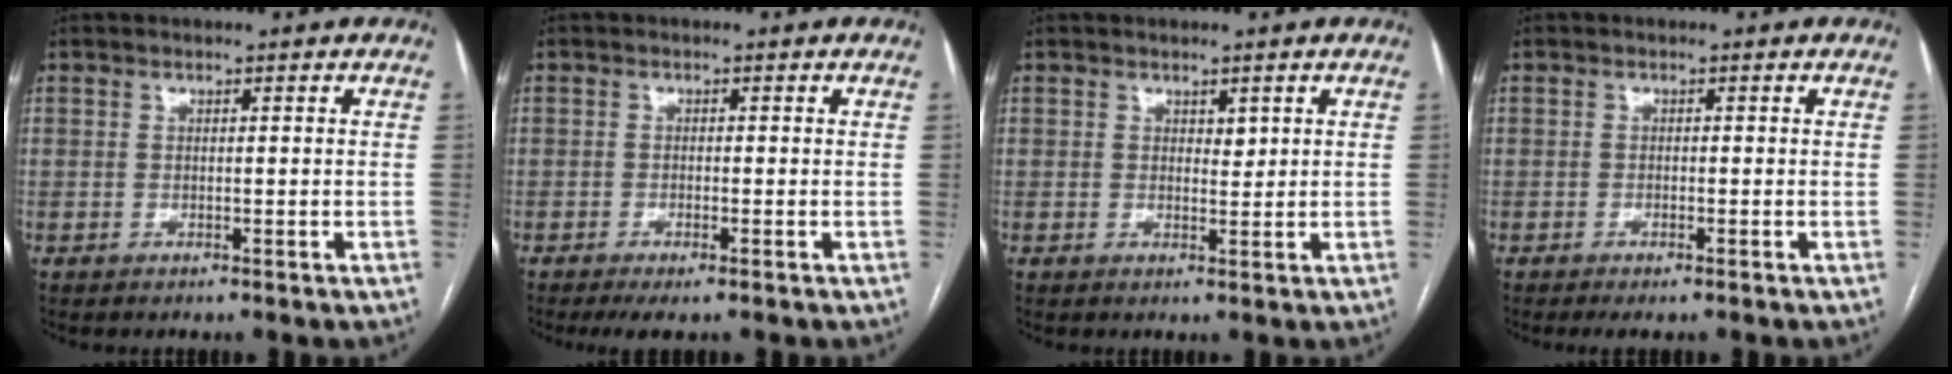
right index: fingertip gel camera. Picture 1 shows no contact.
{"total": 2.7, "force": [-1.6, 0.4, 2.2], "torque": [-0.041, -0.007, -0.025]}
{"total": 1.5, "force": [0.9, 0.7, 1.0], "torque": [-0.012, -0.005, 0.017]}
{"total": 1.3, "force": [-0.8, 0.0, 1.0], "torque": [-0.018, -0.003, -0.012]}